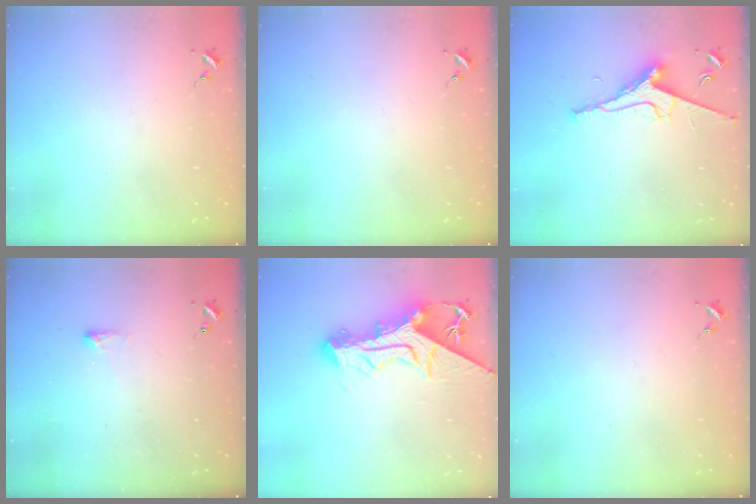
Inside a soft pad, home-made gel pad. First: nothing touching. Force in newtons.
{"total": 0.0}
{"total": 9.5, "press": 9.4, "slide": 1.2}
{"total": 2.9, "press": 2.8, "slide": 0.5}
{"total": 17.2, "press": 17.1, "slide": 1.6}
{"total": 0.0}